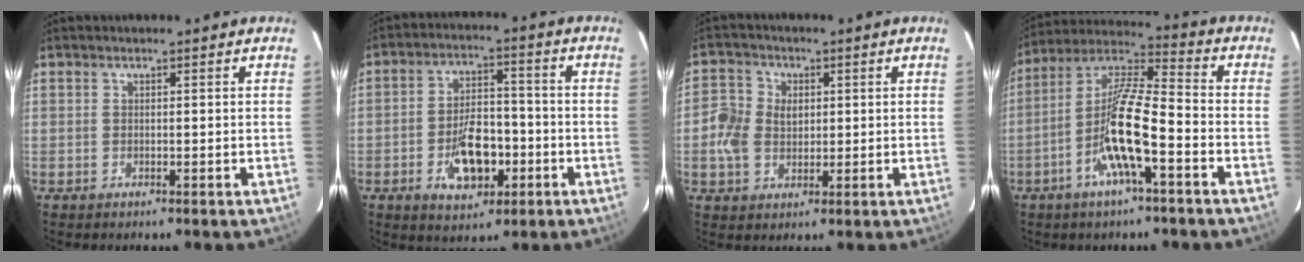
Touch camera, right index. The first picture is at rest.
{"total": 10.6, "force": [-3.9, 5.9, 7.8], "torque": [-0.148, 0.014, -0.051]}
{"total": 6.5, "force": [0.2, 5.6, 3.4], "torque": [-0.078, 0.017, 0.001]}
{"total": 13.0, "force": [-5.3, 2.3, 11.7], "torque": [-0.234, 0.001, -0.106]}